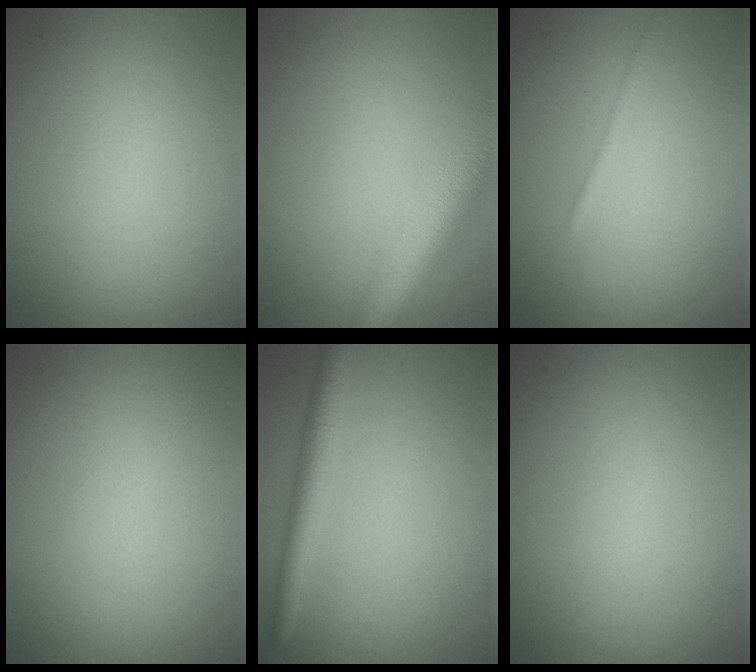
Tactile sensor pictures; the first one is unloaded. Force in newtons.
{"total": 6.7, "press": 6.7, "slide": 0.2}
{"total": 0.8, "press": 0.8, "slide": 0.1}
{"total": 0.0}
{"total": 3.0, "press": 3.0, "slide": 0.2}
{"total": 0.0}